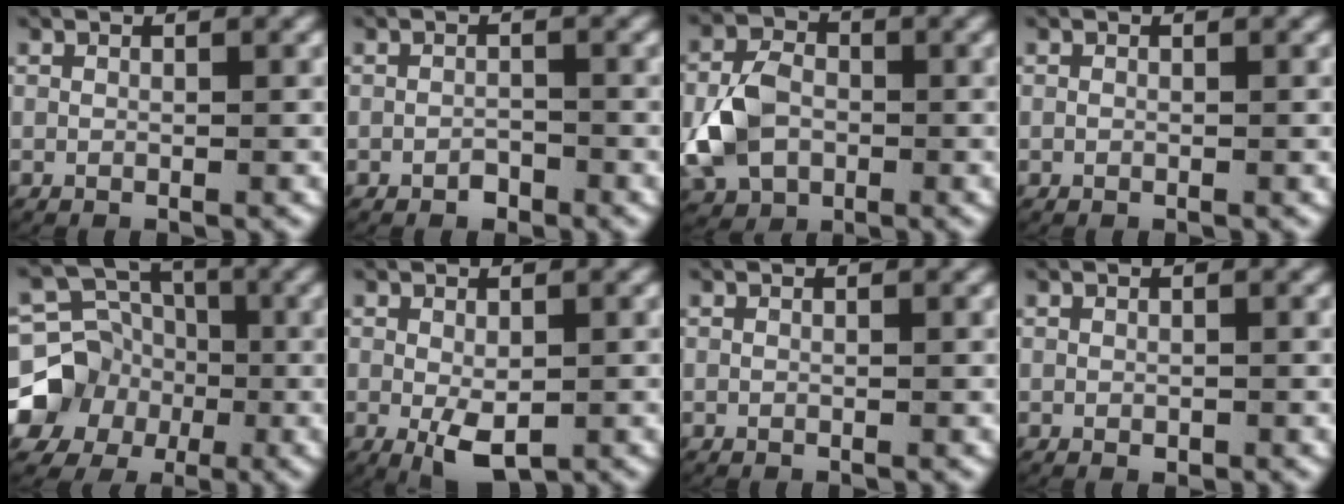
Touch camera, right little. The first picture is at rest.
{"total": 1.3, "force": [-1.0, 0.7, 0.2], "torque": [-0.004, -0.002, -0.017]}
{"total": 6.0, "force": [-1.1, 4.8, 3.5], "torque": [-0.088, -0.011, -0.017]}
{"total": 0.0}
{"total": 12.0, "force": [-2.1, 10.8, 4.7], "torque": [-0.104, -0.050, -0.032]}
{"total": 3.8, "force": [-1.6, 1.7, 2.9], "torque": [-0.060, -0.022, -0.014]}
{"total": 0.0}
{"total": 0.6, "force": [-0.3, 0.3, 0.3], "torque": [-0.006, -0.002, -0.004]}